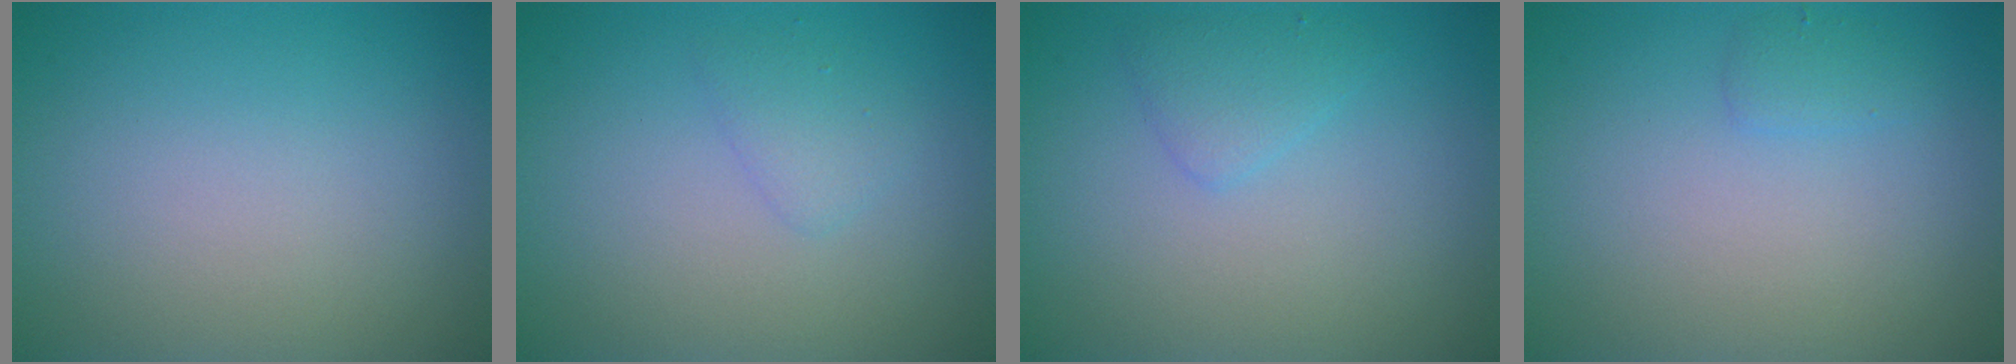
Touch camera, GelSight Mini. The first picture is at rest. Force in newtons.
{"total": 1.3, "press": 1.3, "slide": 0.1}
{"total": 1.6, "press": 1.6, "slide": 0.1}
{"total": 1.0, "press": 0.9, "slide": 0.1}